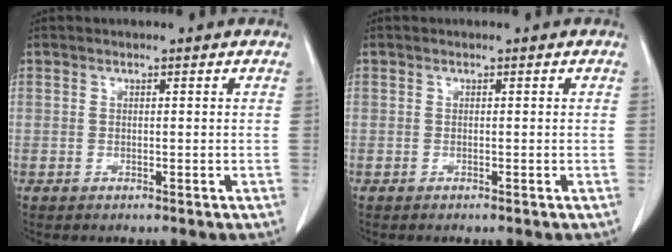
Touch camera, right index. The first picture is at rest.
{"total": 0.0}